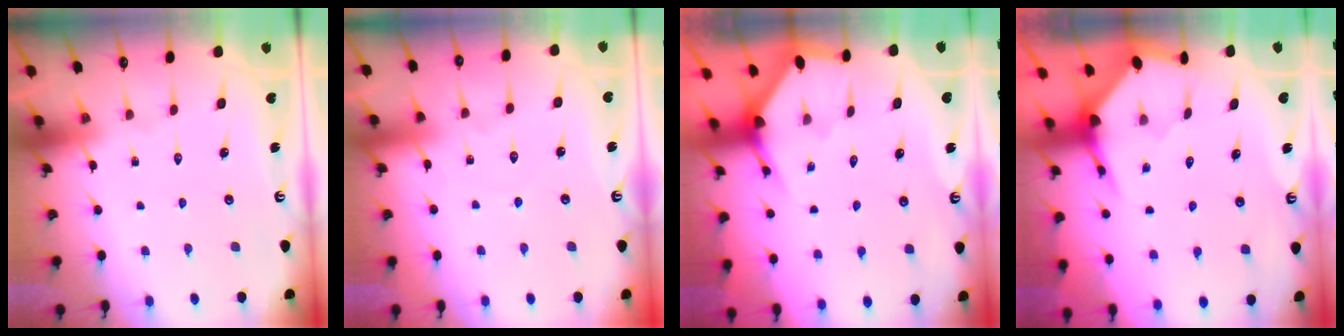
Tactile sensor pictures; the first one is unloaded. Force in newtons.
{"total": 3.4, "press": 3.4, "slide": 0.4}
{"total": 2.5, "press": 2.5, "slide": 0.1}
{"total": 3.6, "press": 3.5, "slide": 0.4}